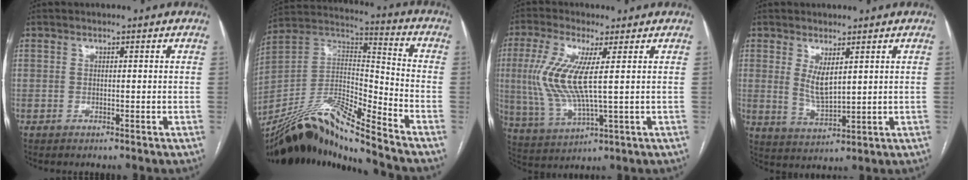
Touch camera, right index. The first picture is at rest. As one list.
[{"total": 18.9, "force": [-16.5, -0.5, 9.1], "torque": [-0.186, 0.019, -0.306]}, {"total": 10.9, "force": [1.6, 1.9, 10.6], "torque": [-0.253, -0.007, 0.033]}, {"total": 4.7, "force": [1.8, 1.4, 4.1], "torque": [-0.085, -0.015, 0.044]}]